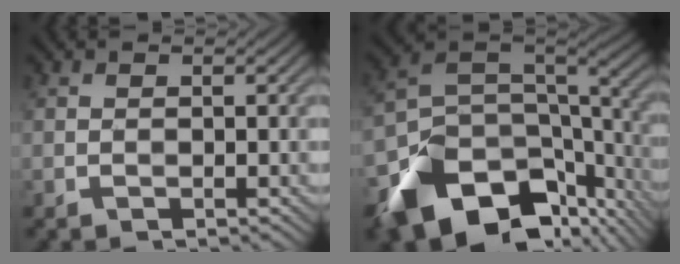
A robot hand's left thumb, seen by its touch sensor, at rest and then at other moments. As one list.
[{"total": 15.5, "force": [-8.3, 9.6, 8.9], "torque": [-0.202, -0.037, -0.115]}]